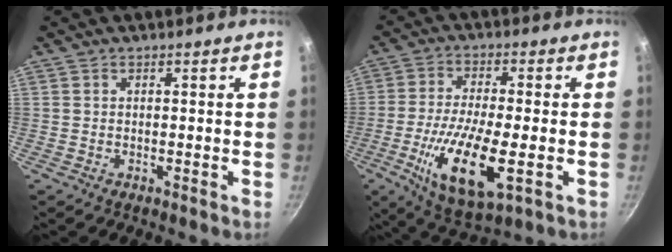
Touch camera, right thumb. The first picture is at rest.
{"total": 15.6, "force": [-4.0, 5.3, 14.1], "torque": [-0.271, -0.004, -0.073]}